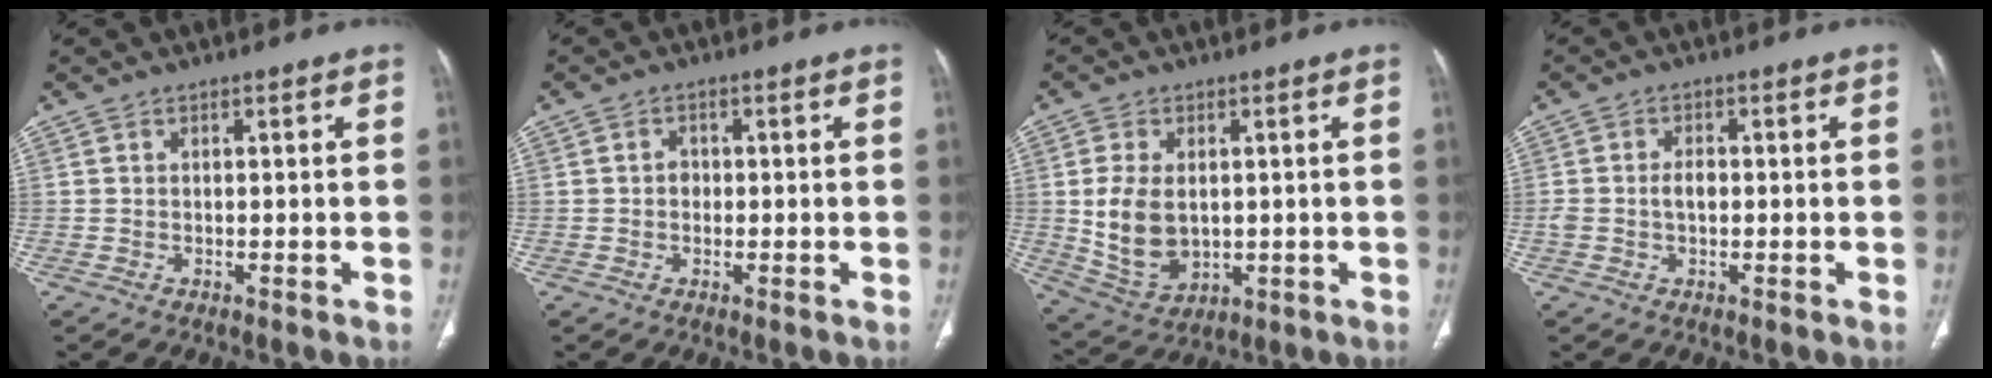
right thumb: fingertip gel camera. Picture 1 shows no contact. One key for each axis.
{"total": 1.7, "fx": -0.1, "fy": 1.5, "fz": 0.9, "tx": -0.005, "ty": 0.005, "tz": -0.005}
{"total": 10.8, "fx": 0.4, "fy": 7.2, "fz": 8.1, "tx": -0.145, "ty": -0.010, "tz": 0.027}
{"total": 2.9, "fx": -0.2, "fy": 1.8, "fz": 2.3, "tx": -0.047, "ty": 0.009, "tz": -0.005}